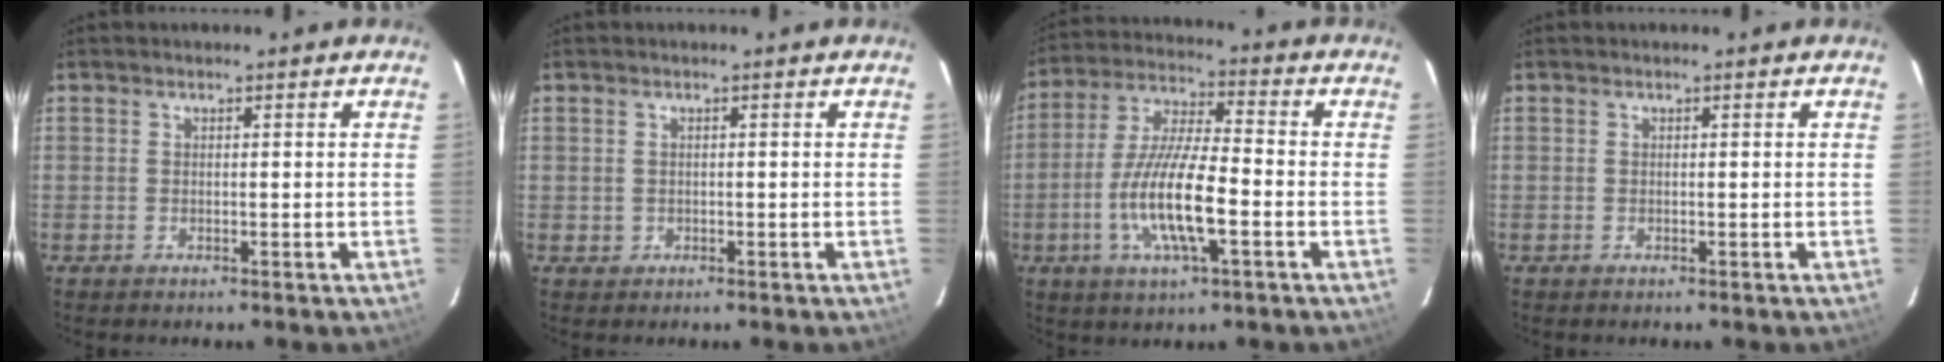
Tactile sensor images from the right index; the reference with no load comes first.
{"total": 1.2, "force": [-0.1, 1.2, 0.0], "torque": [0.002, 0.003, 0.002]}
{"total": 13.3, "force": [-4.2, 2.8, 12.3], "torque": [-0.250, -0.008, -0.080]}
{"total": 0.0}